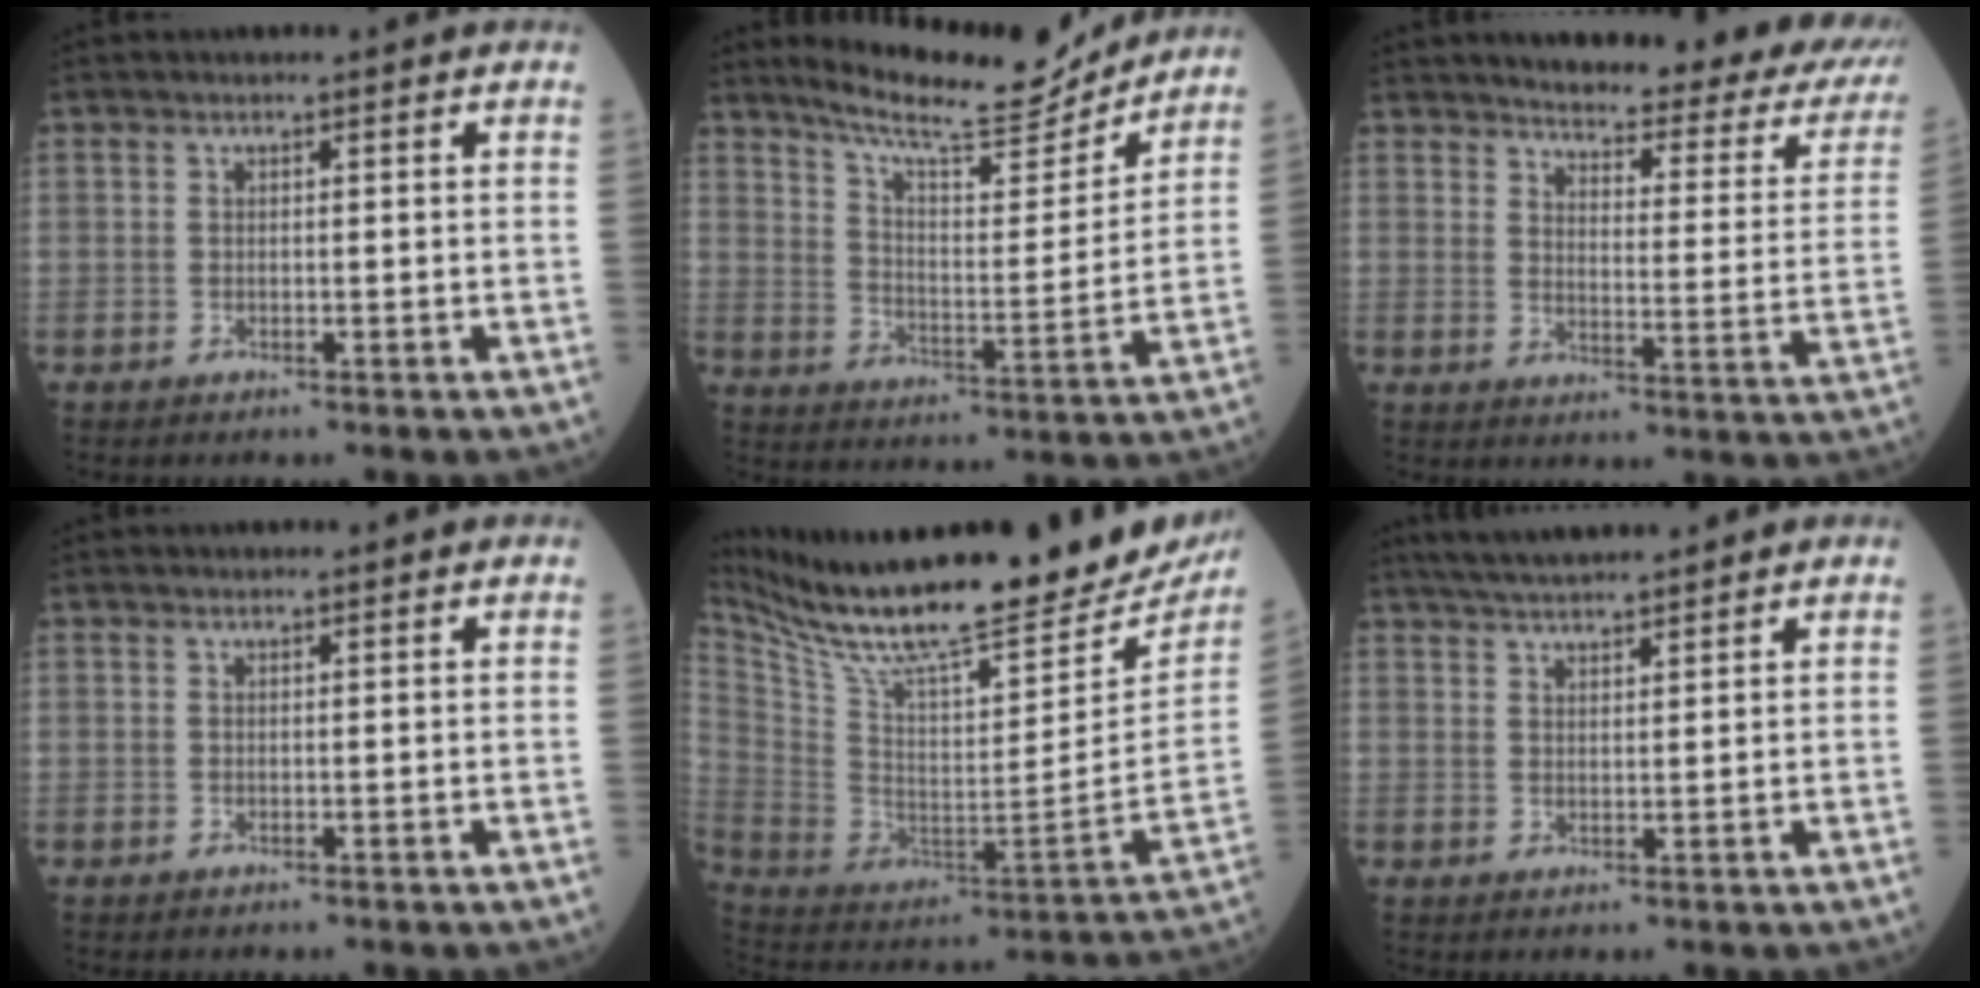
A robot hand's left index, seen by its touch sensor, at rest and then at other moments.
{"total": 14.2, "force": [13.4, 1.7, 4.4], "torque": [-0.076, -0.012, 0.204]}
{"total": 22.3, "force": [19.9, 3.8, 9.3], "torque": [-0.100, -0.076, 0.217]}
{"total": 2.3, "force": [2.2, 0.1, 0.7], "torque": [-0.009, 0.014, 0.025]}
{"total": 31.7, "force": [27.0, 5.9, 15.6], "torque": [-0.283, -0.076, 0.390]}
{"total": 8.2, "force": [7.3, 0.6, 3.5], "torque": [-0.061, 0.032, 0.118]}